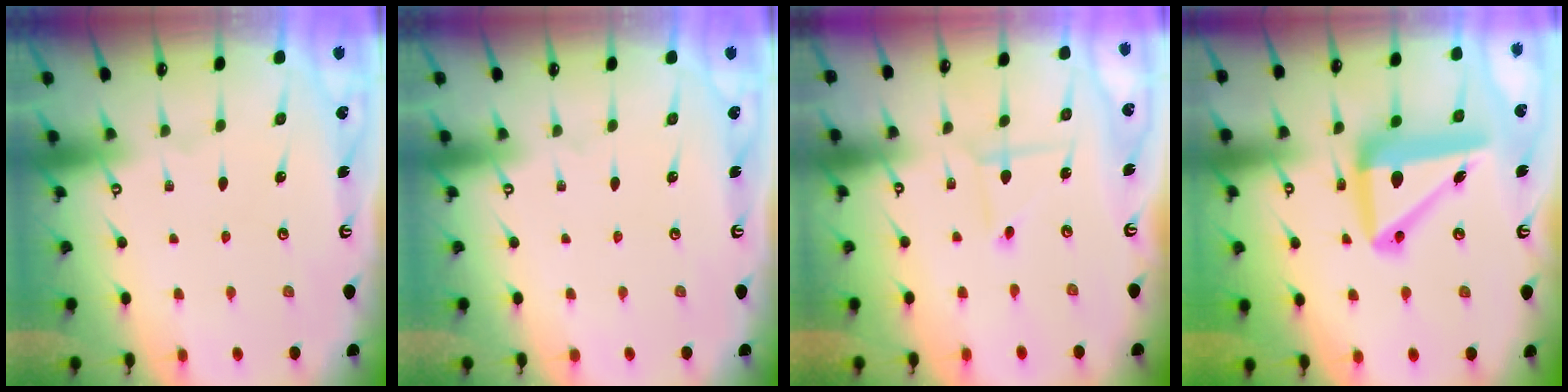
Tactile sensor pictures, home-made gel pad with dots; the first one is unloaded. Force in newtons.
{"total": 0.0}
{"total": 1.8, "press": 1.8, "slide": 0.2}
{"total": 15.6, "press": 15.4, "slide": 2.4}